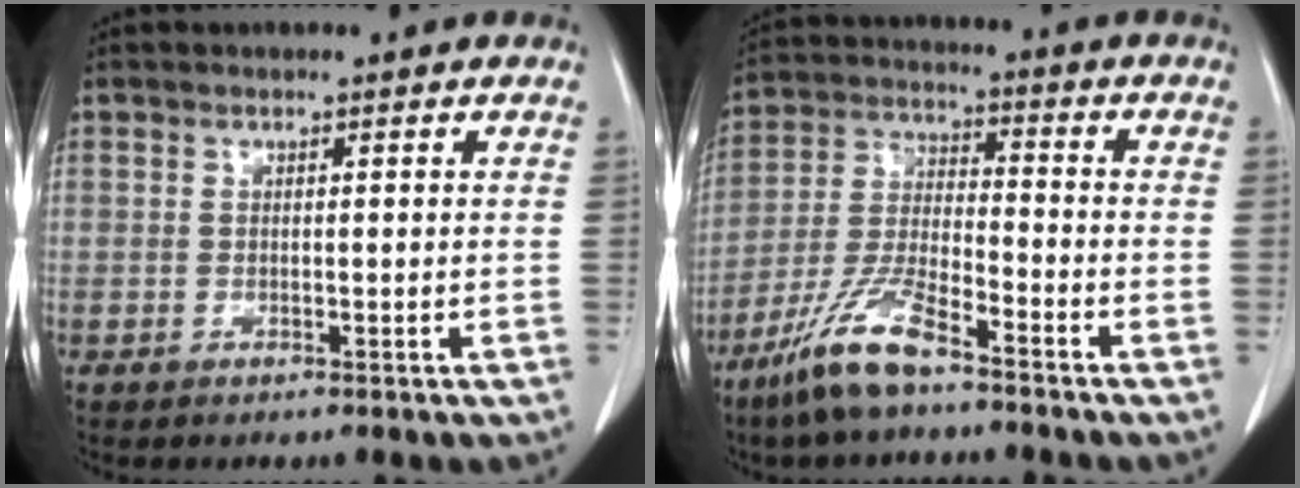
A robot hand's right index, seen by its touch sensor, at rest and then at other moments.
{"total": 10.1, "force": [-7.2, 1.5, 6.9], "torque": [-0.151, -0.019, -0.143]}